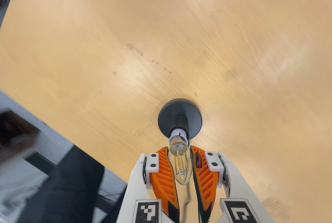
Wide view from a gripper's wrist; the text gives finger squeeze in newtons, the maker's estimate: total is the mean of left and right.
{"total": 24.6, "left": 26.0, "right": 23.2}